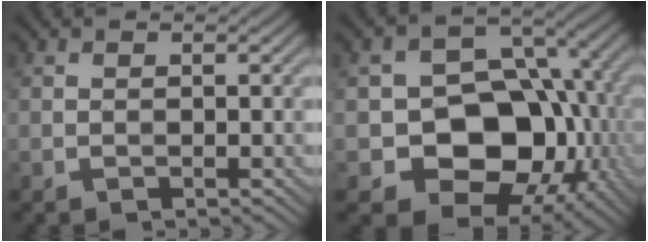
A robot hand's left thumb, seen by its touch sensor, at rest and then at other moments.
{"total": 16.1, "force": [-3.5, 12.3, 9.7], "torque": [-0.133, -0.019, -0.079]}